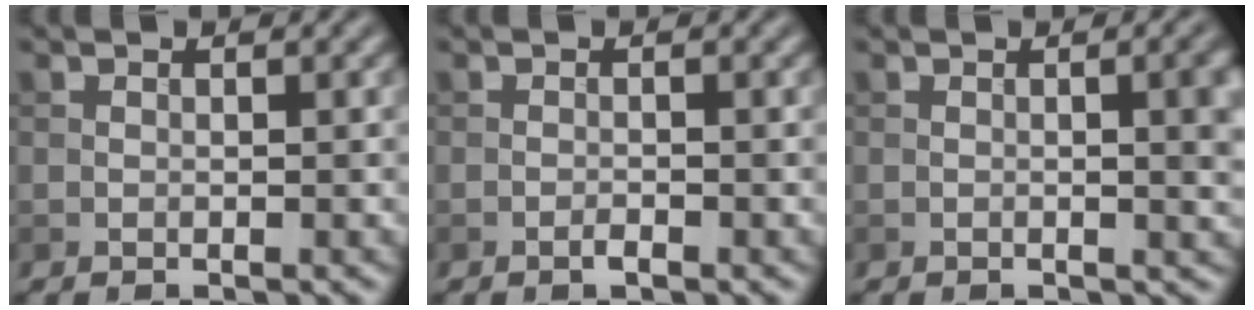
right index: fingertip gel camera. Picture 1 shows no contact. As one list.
[{"total": 0.7, "force": [-0.5, 0.2, 0.5], "torque": [-0.009, 0.001, -0.009]}, {"total": 4.3, "force": [0.1, 1.3, 4.0], "torque": [-0.043, 0.004, 0.001]}]